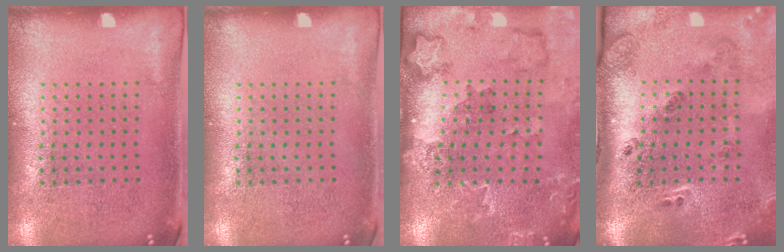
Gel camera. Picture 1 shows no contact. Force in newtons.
{"total": 0.0}
{"total": 2.0, "press": 1.9, "slide": 0.4}
{"total": 3.1, "press": 1.8, "slide": 2.5}